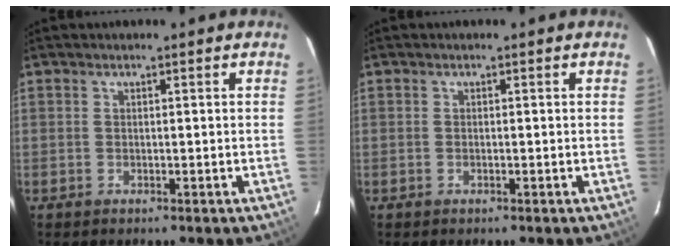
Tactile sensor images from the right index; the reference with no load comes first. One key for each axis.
{"total": 0.0}